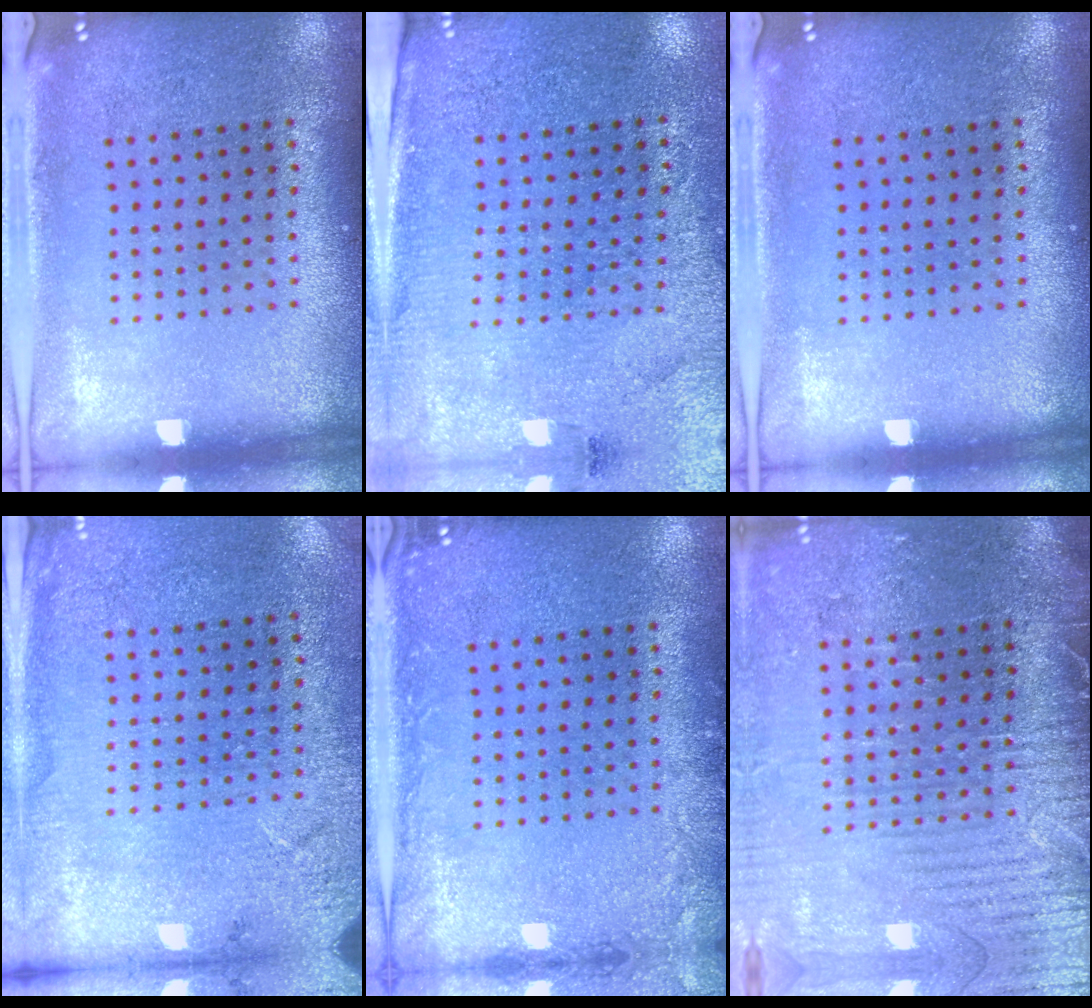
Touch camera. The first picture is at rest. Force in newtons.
{"total": 3.1, "press": 2.8, "slide": 1.2}
{"total": 0.0}
{"total": 2.6, "press": 2.5, "slide": 0.8}
{"total": 1.7, "press": 1.7, "slide": 0.3}
{"total": 3.6, "press": 3.4, "slide": 1.4}